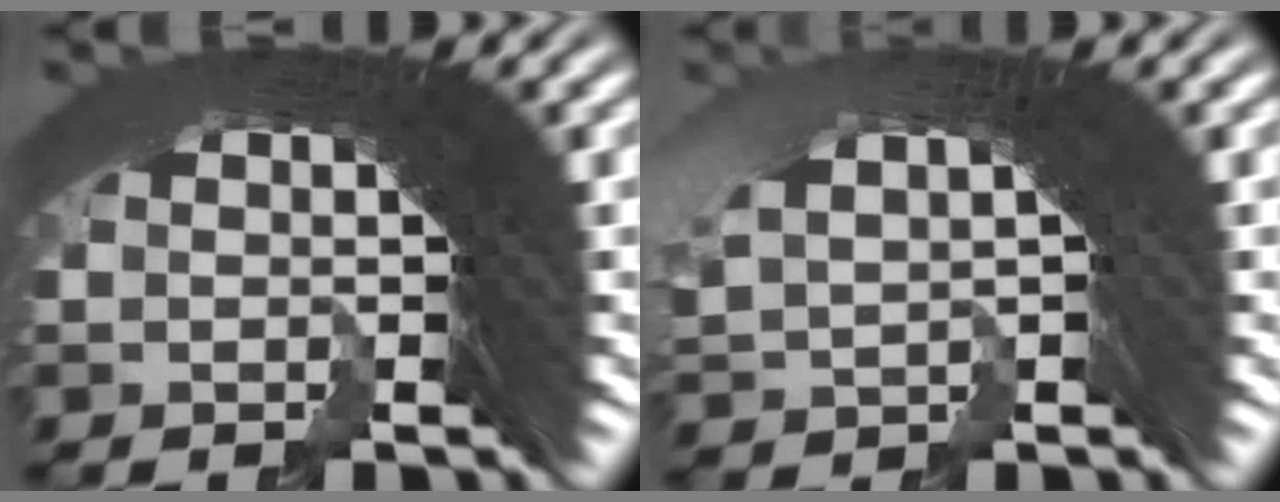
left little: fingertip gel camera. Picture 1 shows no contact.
{"total": 1.9, "force": [1.9, 0.3, -0.4], "torque": [0.017, 0.008, 0.037]}